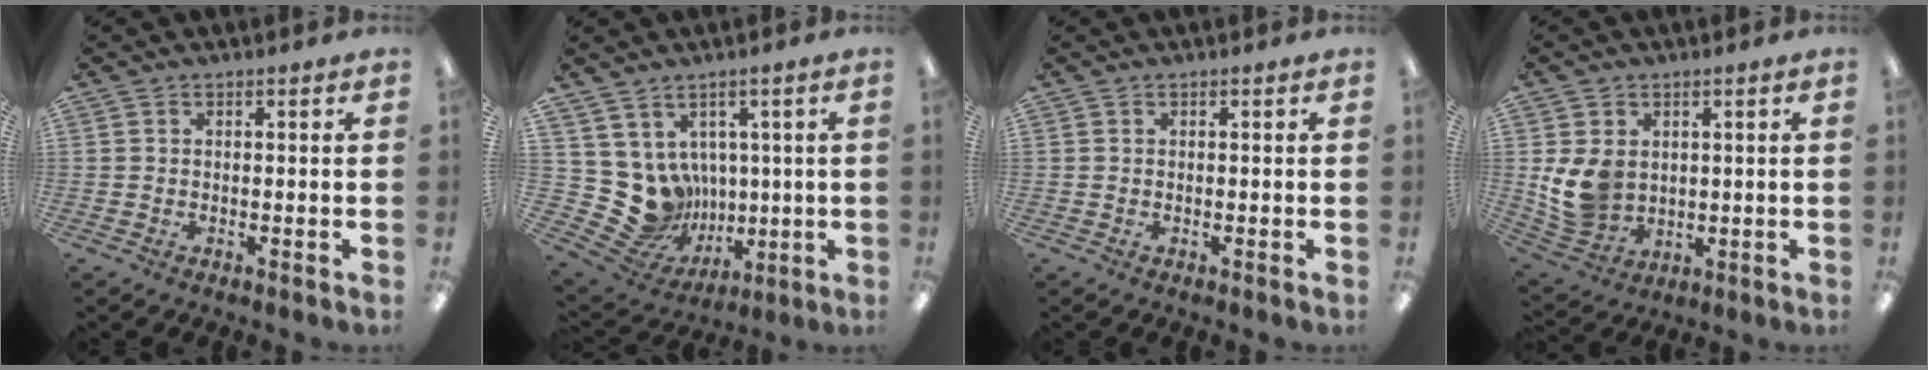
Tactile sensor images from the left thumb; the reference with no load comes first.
{"total": 11.5, "force": [1.3, 10.8, 3.8], "torque": [-0.097, -0.035, 0.040]}
{"total": 0.0}
{"total": 9.9, "force": [1.6, 8.1, 5.5], "torque": [-0.132, -0.001, 0.032]}